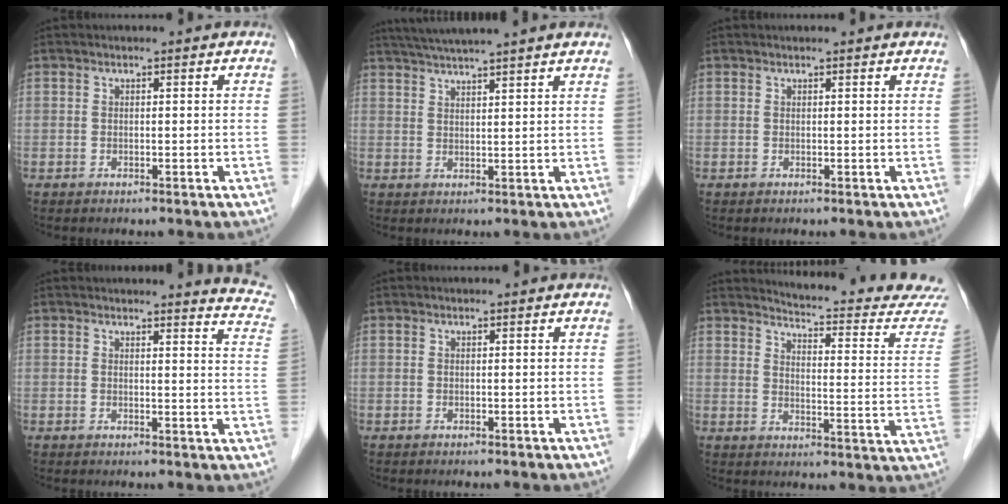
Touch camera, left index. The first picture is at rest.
{"total": 9.4, "force": [8.1, -0.8, 4.7], "torque": [-0.081, 0.028, 0.112]}
{"total": 1.1, "force": [1.0, 0.1, 0.2], "torque": [-0.011, 0.003, 0.006]}
{"total": 7.8, "force": [7.7, 0.4, 1.3], "torque": [0.005, -0.068, 0.049]}
{"total": 0.0}
{"total": 17.8, "force": [17.4, 0.2, 3.5], "torque": [-0.043, -0.123, 0.186]}